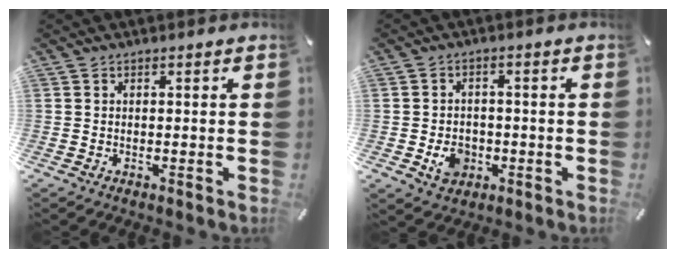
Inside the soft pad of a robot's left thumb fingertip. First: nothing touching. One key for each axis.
{"total": 5.9, "fx": -1.6, "fy": 4.8, "fz": 2.9, "tx": -0.053, "ty": 0.003, "tz": -0.028}